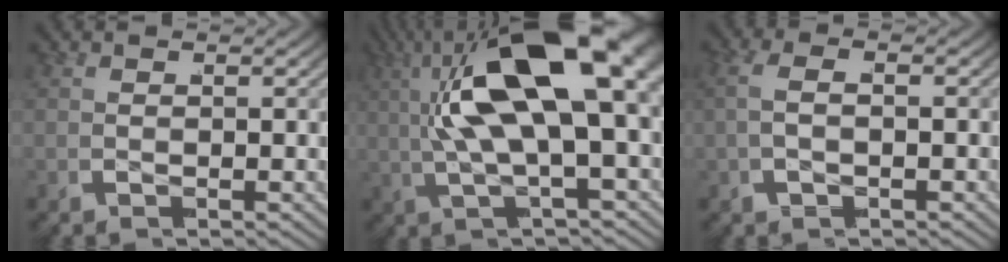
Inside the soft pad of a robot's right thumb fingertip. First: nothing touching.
{"total": 14.8, "force": [2.1, 6.4, 13.2], "torque": [-0.258, 0.011, 0.036]}
{"total": 2.2, "force": [-0.3, 1.1, 1.9], "torque": [-0.039, 0.018, -0.015]}